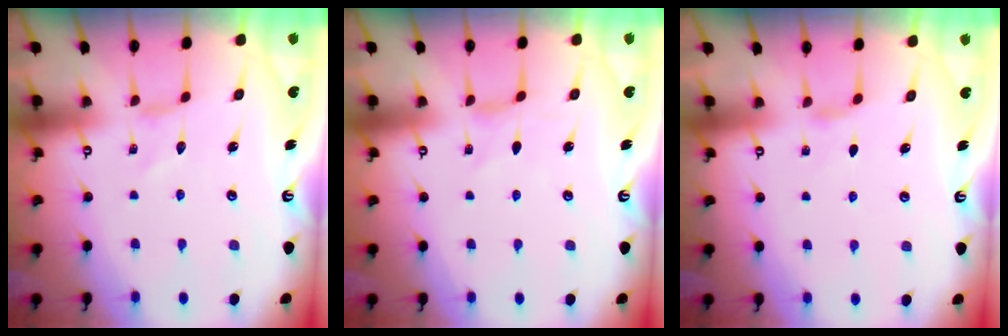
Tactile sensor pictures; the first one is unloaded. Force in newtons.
{"total": 0.0}
{"total": 2.6, "press": 2.6, "slide": 0.6}